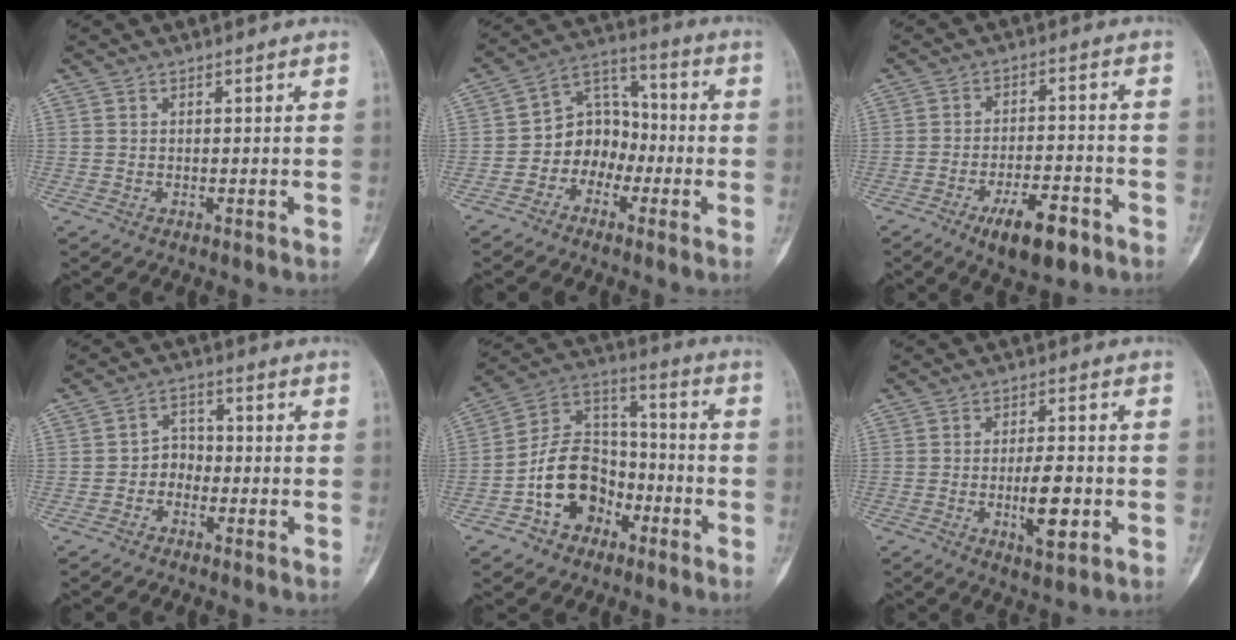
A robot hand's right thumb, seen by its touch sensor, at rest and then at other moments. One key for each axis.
{"total": 9.3, "fx": -2.9, "fy": 7.7, "fz": 4.4, "tx": -0.024, "ty": 0.047, "tz": -0.067}
{"total": 9.5, "fx": -5.5, "fy": 3.5, "fz": 7.0, "tx": -0.103, "ty": 0.025, "tz": -0.083}
{"total": 3.9, "fx": -1.6, "fy": 3.2, "fz": 1.5, "tx": 0.008, "ty": 0.020, "tz": -0.040}
{"total": 14.4, "fx": -6.1, "fy": 10.5, "fz": 7.8, "tx": -0.099, "ty": 0.070, "tz": -0.112}
{"total": 7.6, "fx": -1.8, "fy": 2.7, "fz": 6.9, "tx": -0.103, "ty": 0.002, "tz": -0.025}